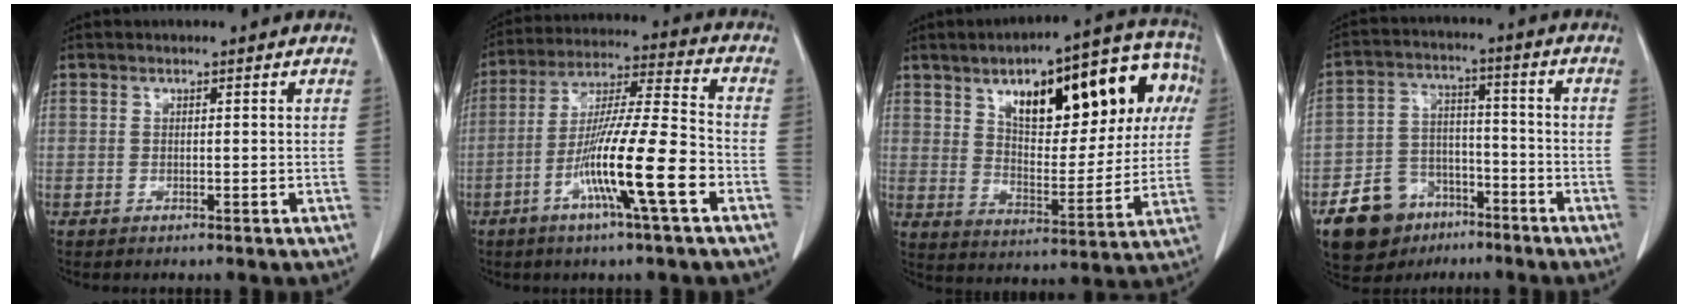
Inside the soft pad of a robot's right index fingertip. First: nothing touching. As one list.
[{"total": 14.8, "force": [-5.8, -0.1, 13.6], "torque": [-0.249, -0.007, -0.107]}, {"total": 22.6, "force": [8.3, 8.7, 19.1], "torque": [-0.270, 0.046, 0.125]}, {"total": 10.9, "force": [-6.7, 7.6, 4.1], "torque": [-0.084, 0.019, -0.108]}]